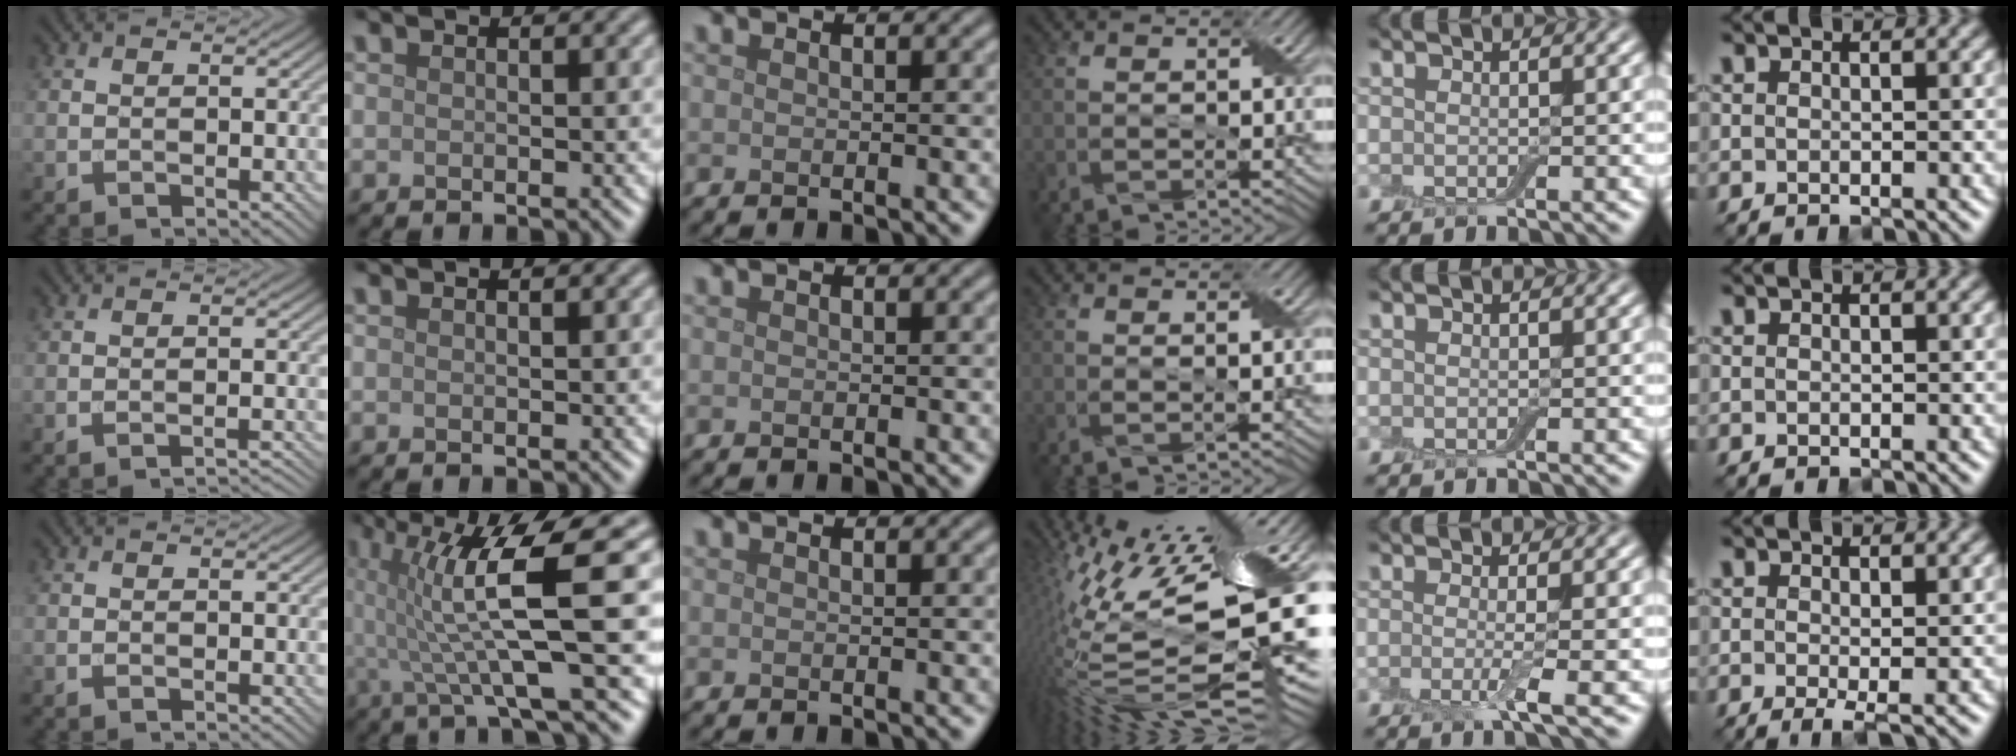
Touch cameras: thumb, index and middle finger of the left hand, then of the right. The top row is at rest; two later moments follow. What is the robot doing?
{"motion": "peel", "object": "aluminum foil"}